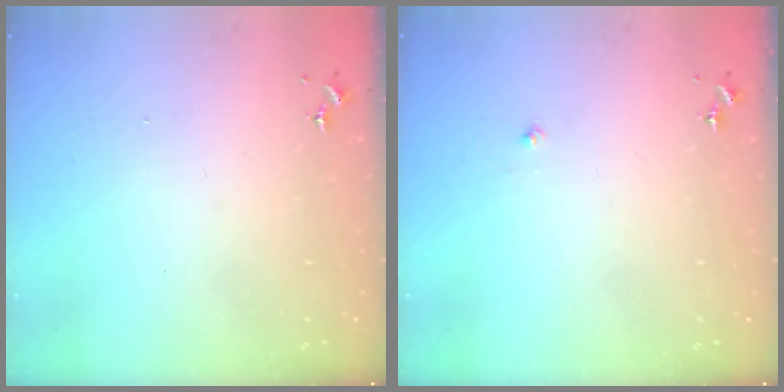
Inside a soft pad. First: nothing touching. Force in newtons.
{"total": 1.8, "press": 1.8, "slide": 0.1}